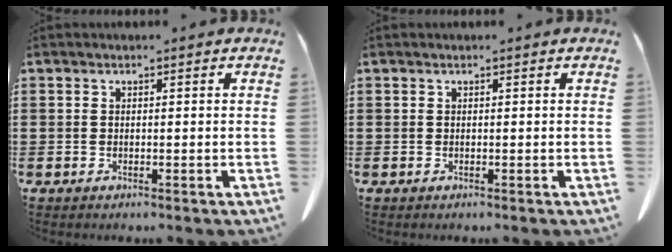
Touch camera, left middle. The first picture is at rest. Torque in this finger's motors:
{"motor_torque": [-0.29, 0.42, 0.00, -0.01]}